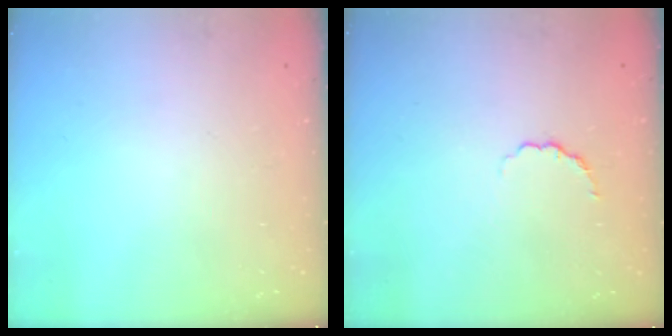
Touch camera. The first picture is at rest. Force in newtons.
{"total": 2.6, "press": 2.4, "slide": 1.0}